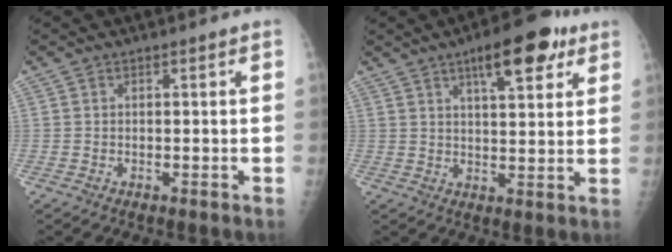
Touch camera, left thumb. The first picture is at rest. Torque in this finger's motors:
{"motor_torque": [1.29, 1.35, 0.86, -0.33, 0.06]}